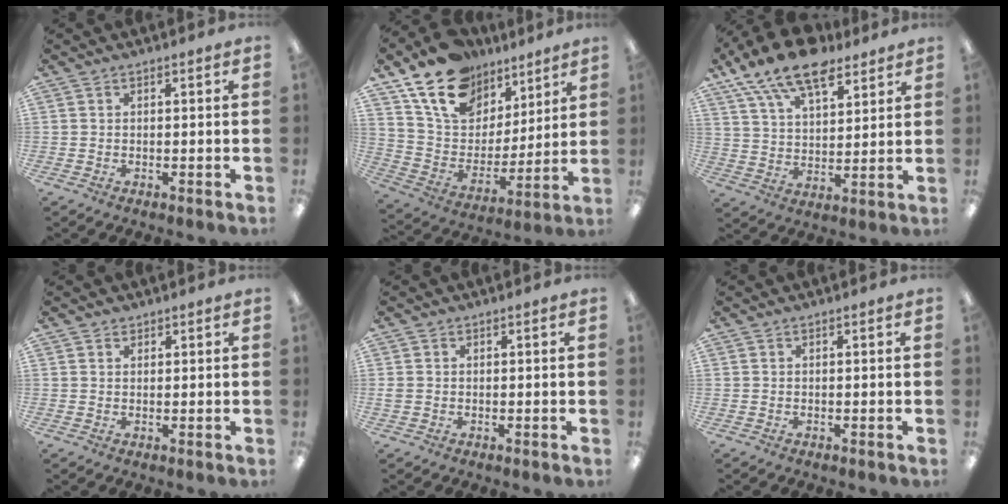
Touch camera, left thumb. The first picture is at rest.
{"total": 18.1, "force": [12.5, 11.3, 6.7], "torque": [-0.140, -0.065, 0.236]}
{"total": 16.1, "force": [11.2, 7.2, 9.0], "torque": [-0.169, -0.054, 0.201]}
{"total": 1.2, "force": [0.9, 0.7, 0.0], "torque": [0.008, -0.003, 0.017]}
{"total": 1.0, "force": [0.0, 0.9, 0.5], "torque": [-0.010, 0.002, 0.000]}
{"total": 0.0}